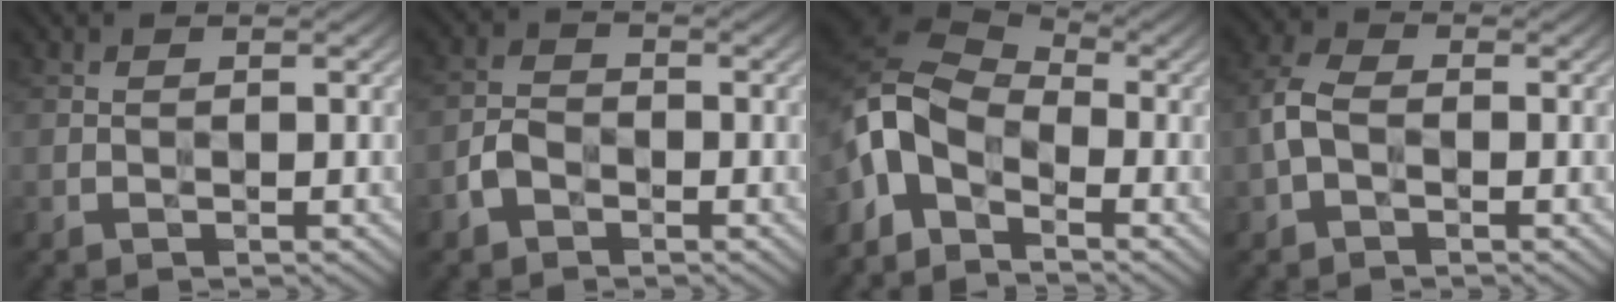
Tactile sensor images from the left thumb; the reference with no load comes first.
{"total": 2.9, "force": [-1.7, 1.9, 1.3], "torque": [-0.028, 0.003, -0.042]}
{"total": 8.6, "force": [-4.3, 4.5, 6.0], "torque": [-0.132, 0.009, -0.109]}
{"total": 3.8, "force": [-0.8, 2.4, 2.8], "torque": [-0.072, 0.009, -0.025]}